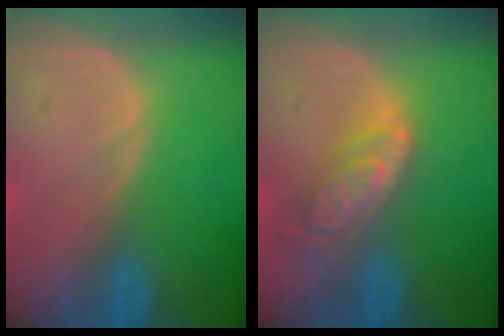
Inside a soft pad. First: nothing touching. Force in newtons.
{"total": 6.4, "press": 5.6, "slide": 3.1}